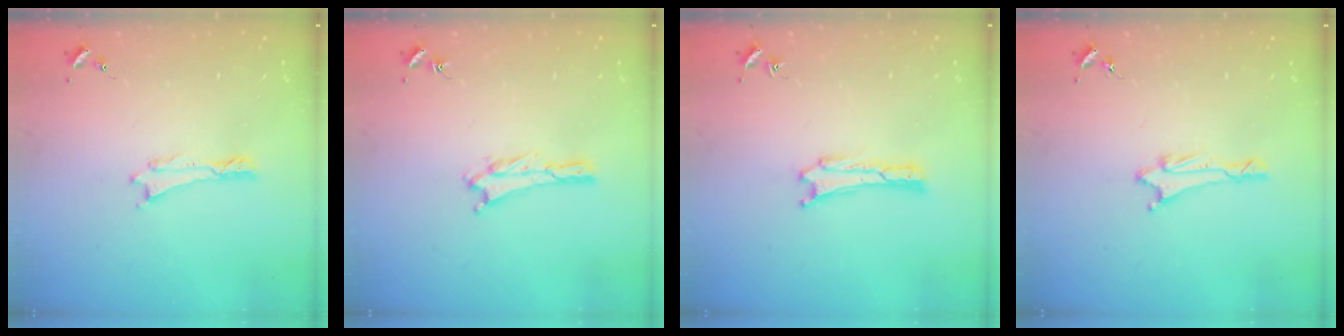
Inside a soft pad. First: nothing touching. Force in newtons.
{"total": 1.2, "press": 1.1, "slide": 0.2}
{"total": 0.0}
{"total": 1.7, "press": 1.6, "slide": 0.5}